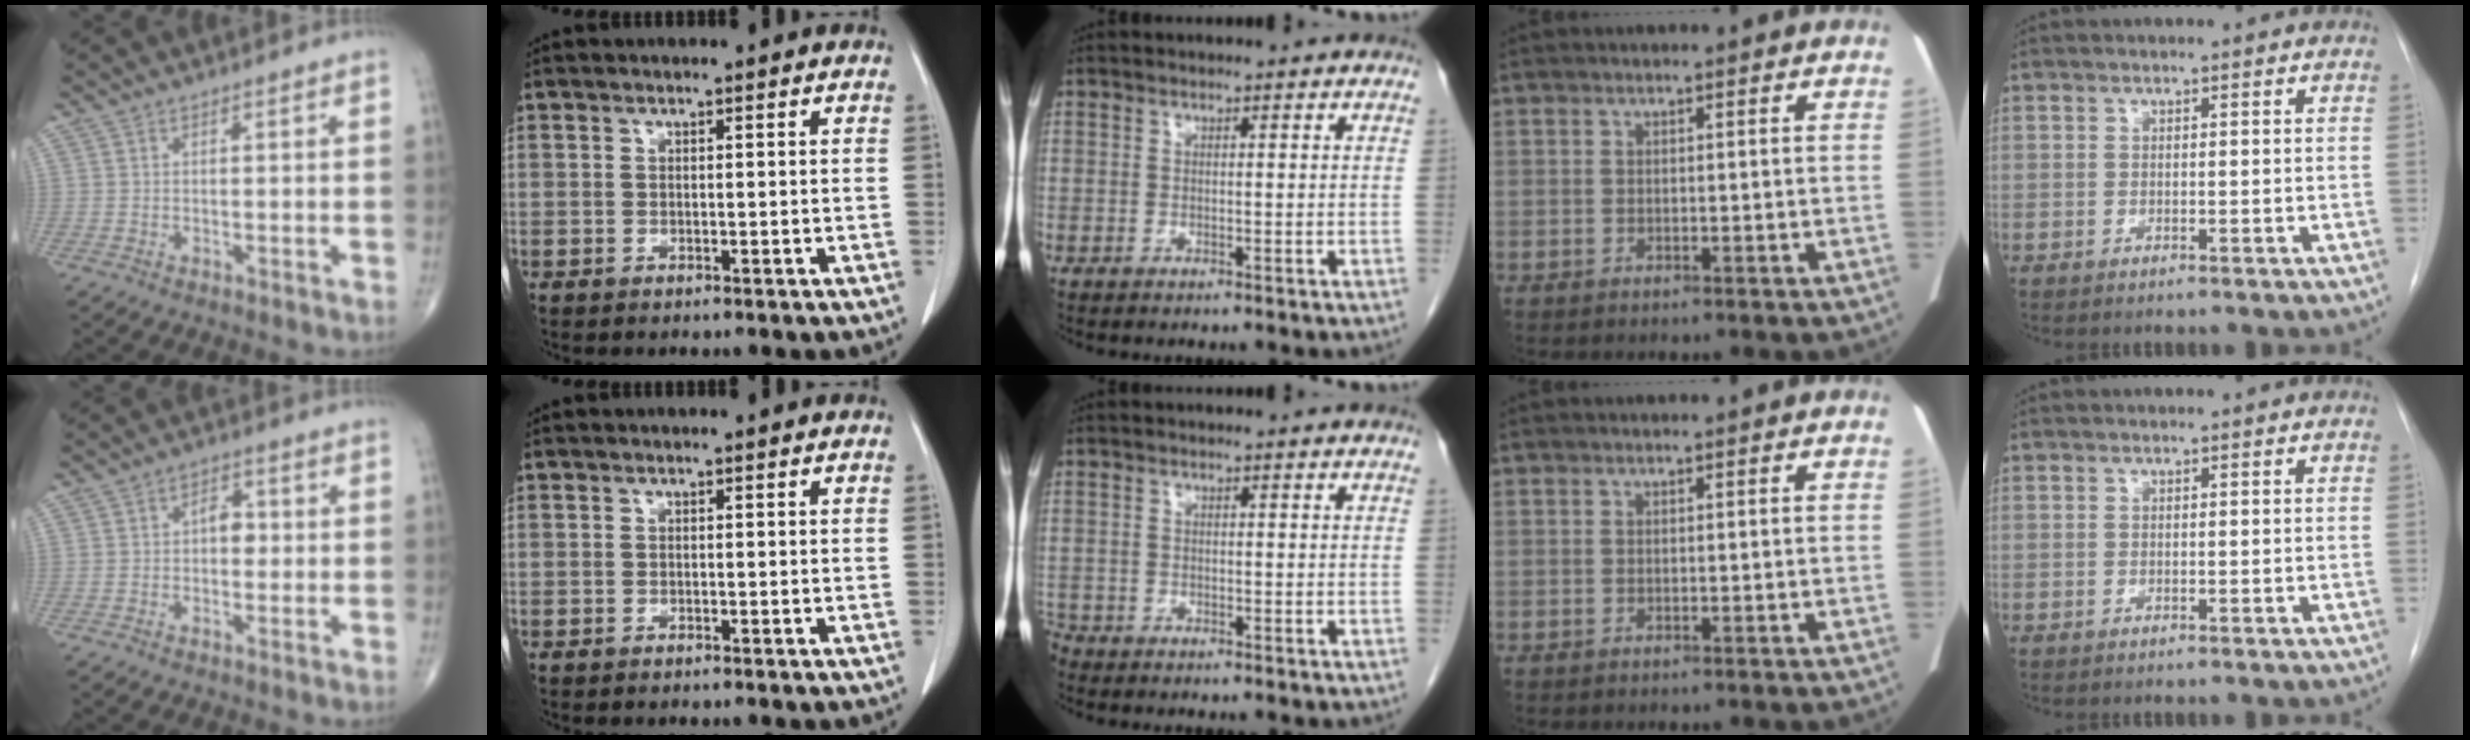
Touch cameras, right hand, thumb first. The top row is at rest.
{"thumb": {"total": 3.7, "force": [0.0, 2.4, 2.7], "torque": [-0.024, 0.014, -0.005]}, "middle": {"total": 1.9, "force": [-1.7, 0.7, 0.1], "torque": [-0.001, -0.001, -0.030]}}